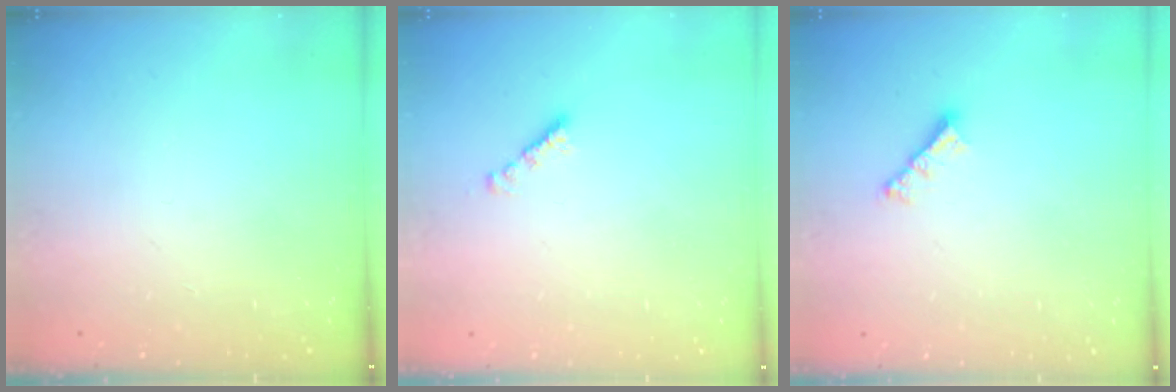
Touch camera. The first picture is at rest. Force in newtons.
{"total": 2.1, "press": 2.1, "slide": 0.3}
{"total": 3.8, "press": 3.8, "slide": 0.2}